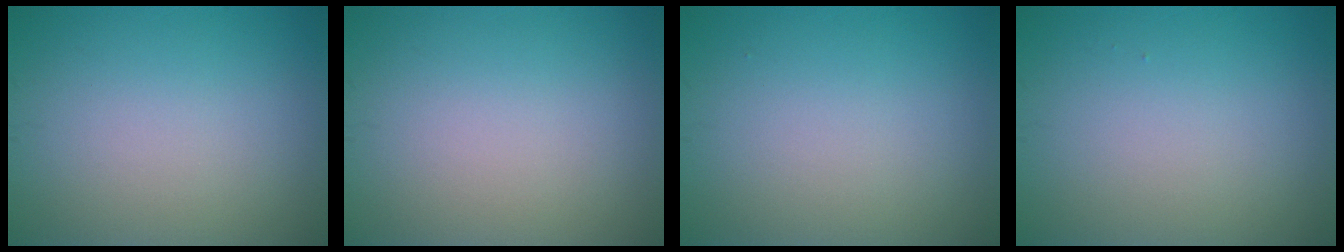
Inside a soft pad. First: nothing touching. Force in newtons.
{"total": 0.0}
{"total": 0.0}
{"total": 0.0}